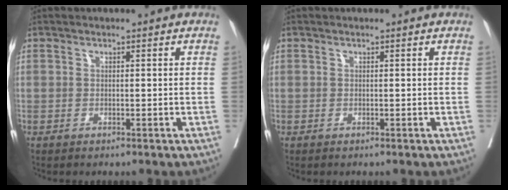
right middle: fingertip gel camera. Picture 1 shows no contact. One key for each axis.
{"total": 0.0}